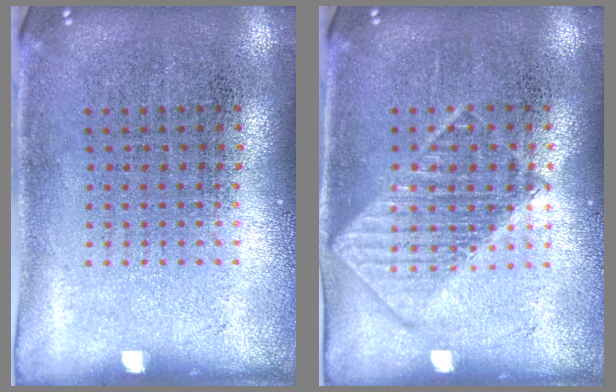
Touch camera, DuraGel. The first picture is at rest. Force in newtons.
{"total": 1.1, "press": 1.1, "slide": 0.2}